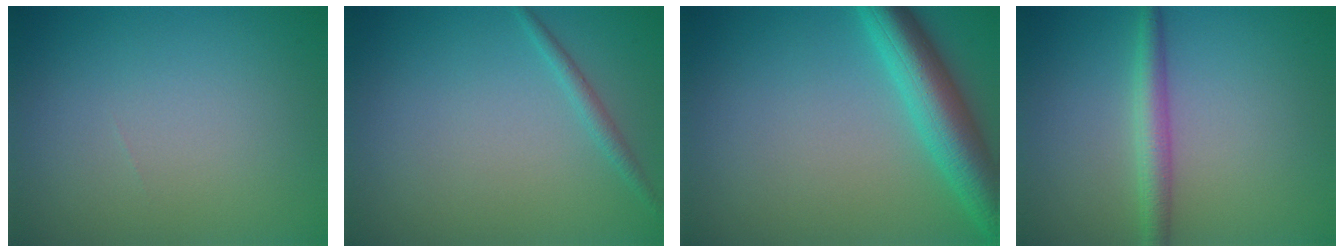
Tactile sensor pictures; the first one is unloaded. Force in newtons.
{"total": 1.1, "press": 1.1, "slide": 0.1}
{"total": 6.5, "press": 6.5, "slide": 0.1}
{"total": 2.6, "press": 2.6, "slide": 0.1}